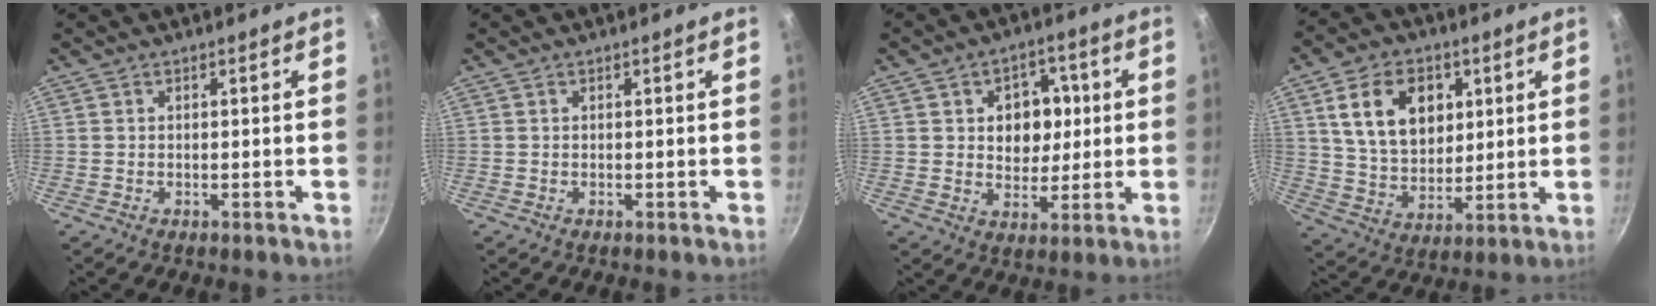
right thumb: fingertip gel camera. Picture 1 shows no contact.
{"total": 0.0}
{"total": 9.6, "force": [1.6, 7.5, 5.8], "torque": [-0.039, -0.003, 0.024]}
{"total": 15.1, "force": [5.0, 10.6, 9.5], "torque": [-0.135, -0.015, 0.092]}